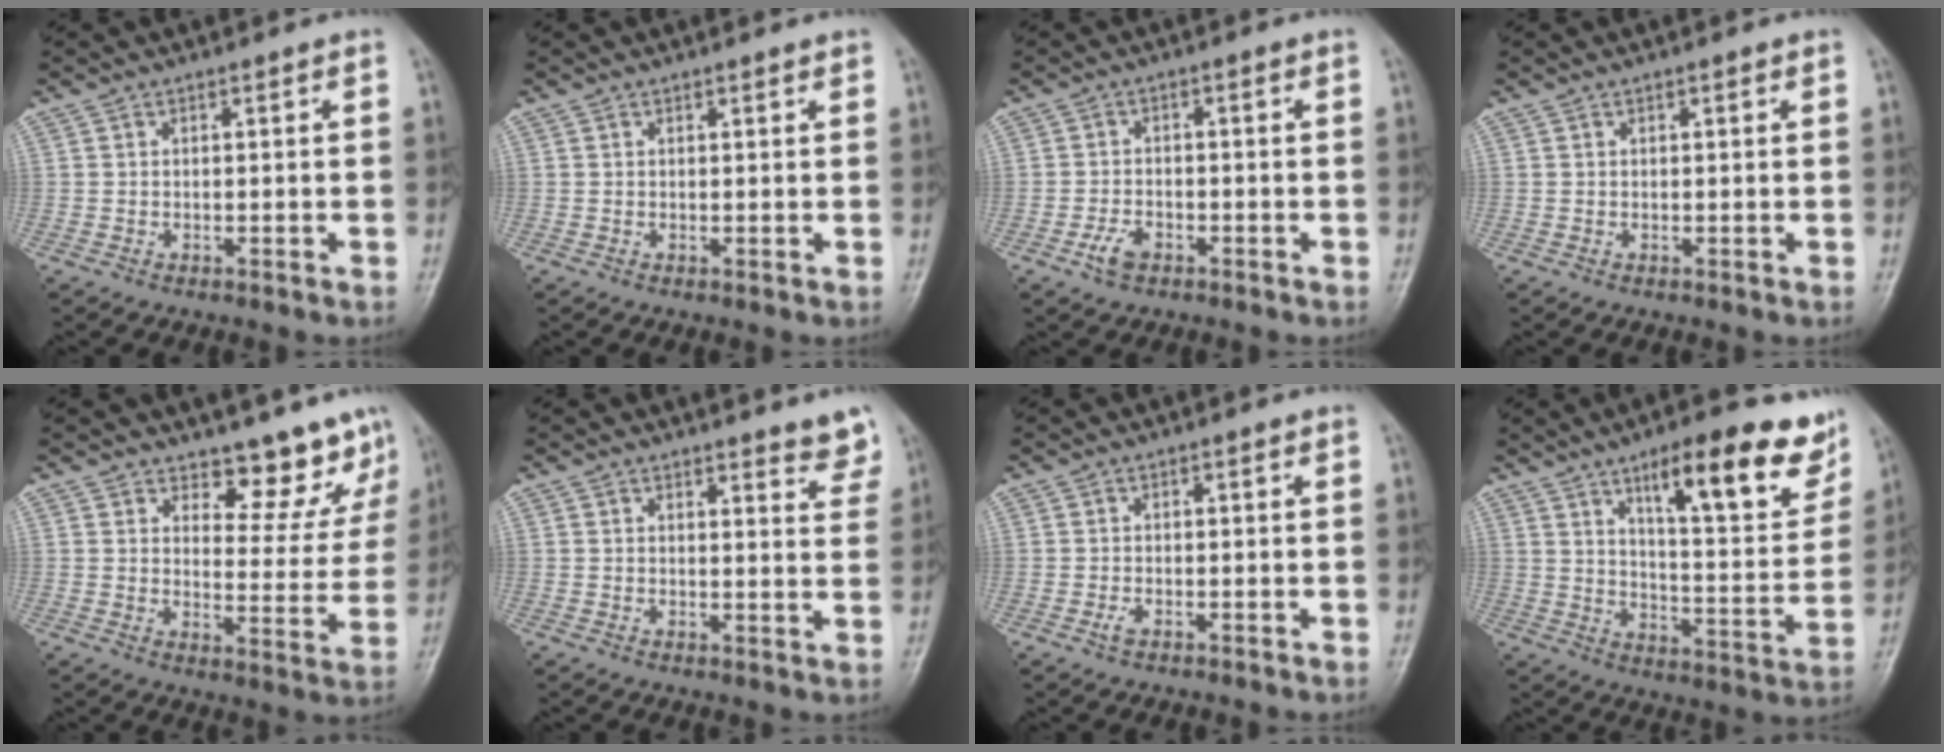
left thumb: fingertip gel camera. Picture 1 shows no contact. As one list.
[{"total": 0.7, "force": [0.5, 0.2, 0.4], "torque": [-0.006, -0.002, 0.006]}, {"total": 3.5, "force": [-1.9, 2.0, 2.1], "torque": [-0.039, 0.010, -0.035]}, {"total": 0.6, "force": [0.3, 0.2, 0.4], "torque": [-0.006, 0.000, 0.004]}, {"total": 9.7, "force": [8.1, 4.2, 3.0], "torque": [0.004, -0.067, 0.102]}, {"total": 4.5, "force": [3.9, 1.2, 2.0], "torque": [-0.005, -0.028, 0.040]}, {"total": 1.1, "force": [-0.5, 0.6, 0.8], "torque": [-0.020, -0.001, -0.012]}, {"total": 18.8, "force": [11.2, 5.5, 14.0], "torque": [-0.152, -0.056, 0.169]}]